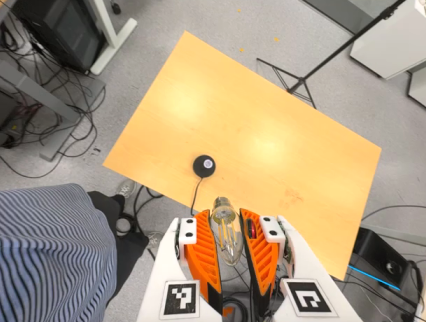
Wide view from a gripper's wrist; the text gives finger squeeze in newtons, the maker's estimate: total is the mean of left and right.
{"total": 21.9, "left": 25.1, "right": 18.8}